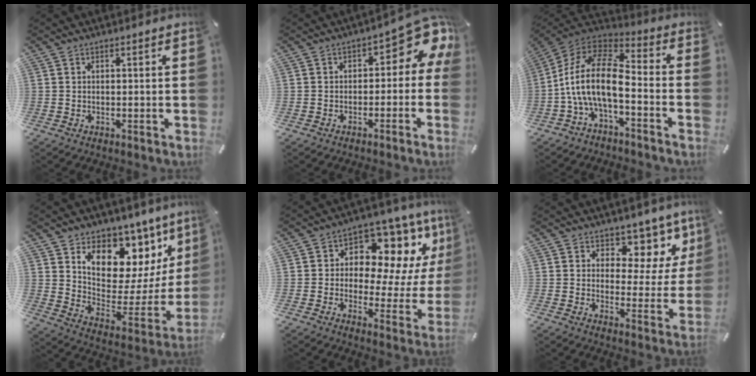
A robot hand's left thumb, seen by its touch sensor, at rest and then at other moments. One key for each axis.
{"total": 8.7, "fx": 3.2, "fy": 4.7, "fz": 6.5, "tx": -0.071, "ty": -0.034, "tz": 0.052}
{"total": 15.8, "fx": -3.7, "fy": 7.8, "fz": 13.2, "tx": -0.281, "ty": 0.008, "tz": -0.066}
{"total": 11.4, "fx": 6.7, "fy": 8.2, "fz": 4.1, "tx": -0.050, "ty": -0.093, "tz": 0.118}
{"total": 11.1, "fx": 6.4, "fy": 6.9, "fz": 6.0, "tx": -0.078, "ty": -0.074, "tz": 0.109}
{"total": 9.0, "fx": 6.1, "fy": 5.6, "fz": 3.4, "tx": -0.030, "ty": -0.058, "tz": 0.103}